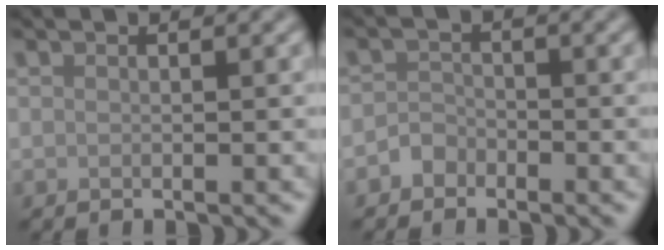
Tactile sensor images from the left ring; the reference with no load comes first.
{"total": 1.5, "force": [-1.1, 1.0, 0.1], "torque": [0.004, 0.008, -0.022]}